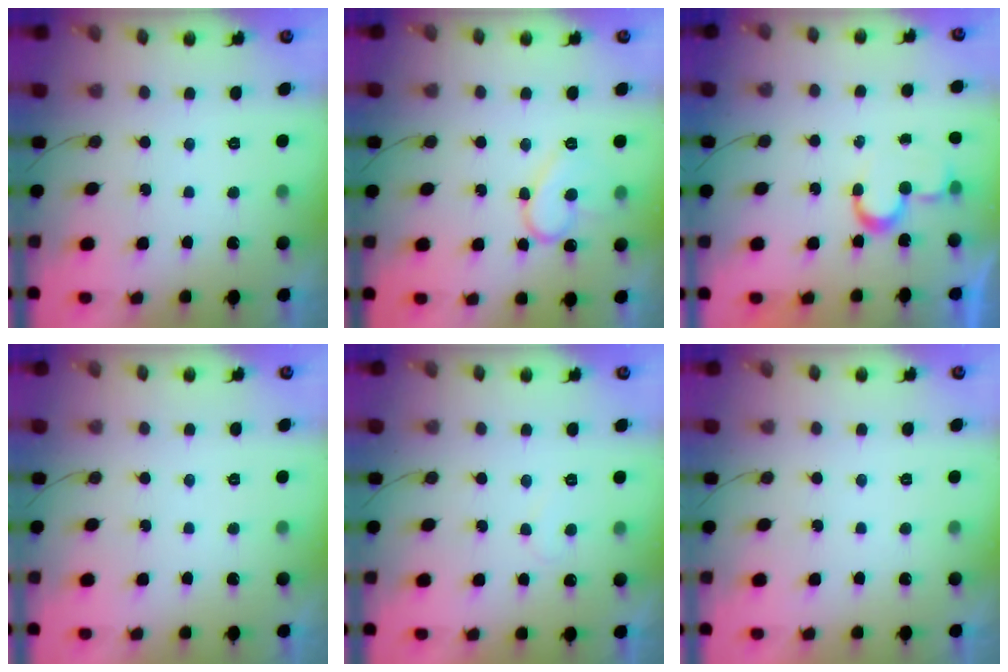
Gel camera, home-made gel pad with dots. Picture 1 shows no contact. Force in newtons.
{"total": 11.4, "press": 11.4, "slide": 0.6}
{"total": 6.8, "press": 6.8, "slide": 0.7}
{"total": 0.0}
{"total": 5.7, "press": 5.7, "slide": 0.4}
{"total": 1.9, "press": 1.9, "slide": 0.1}